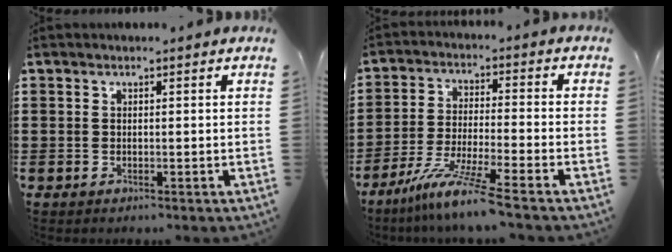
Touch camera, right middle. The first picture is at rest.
{"total": 8.7, "force": [-7.0, -0.2, 5.2], "torque": [-0.107, -0.012, -0.137]}